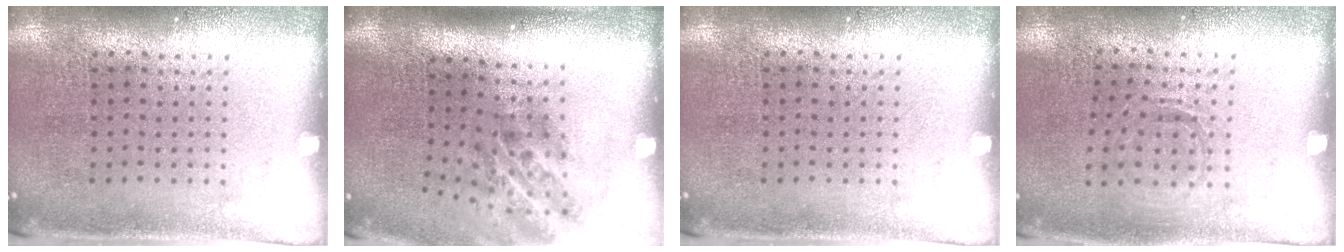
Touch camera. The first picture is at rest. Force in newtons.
{"total": 2.1, "press": 1.3, "slide": 1.6}
{"total": 0.0}
{"total": 0.9, "press": 0.9, "slide": 0.1}